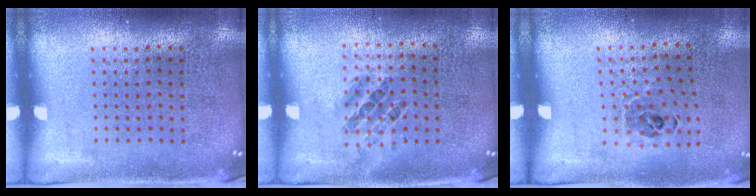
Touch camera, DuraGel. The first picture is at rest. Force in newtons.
{"total": 0.9, "press": 0.8, "slide": 0.5}
{"total": 0.9, "press": 0.8, "slide": 0.5}